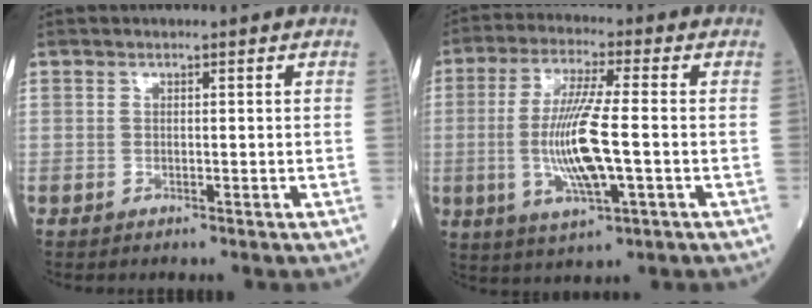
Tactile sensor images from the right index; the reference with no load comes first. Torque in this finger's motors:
{"motor_torque": [0.34, -0.08, 0.38, 0.18]}